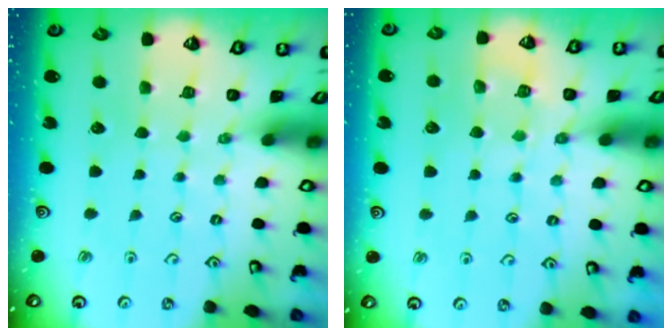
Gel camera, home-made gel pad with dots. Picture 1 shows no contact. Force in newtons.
{"total": 5.8, "press": 5.7, "slide": 0.6}